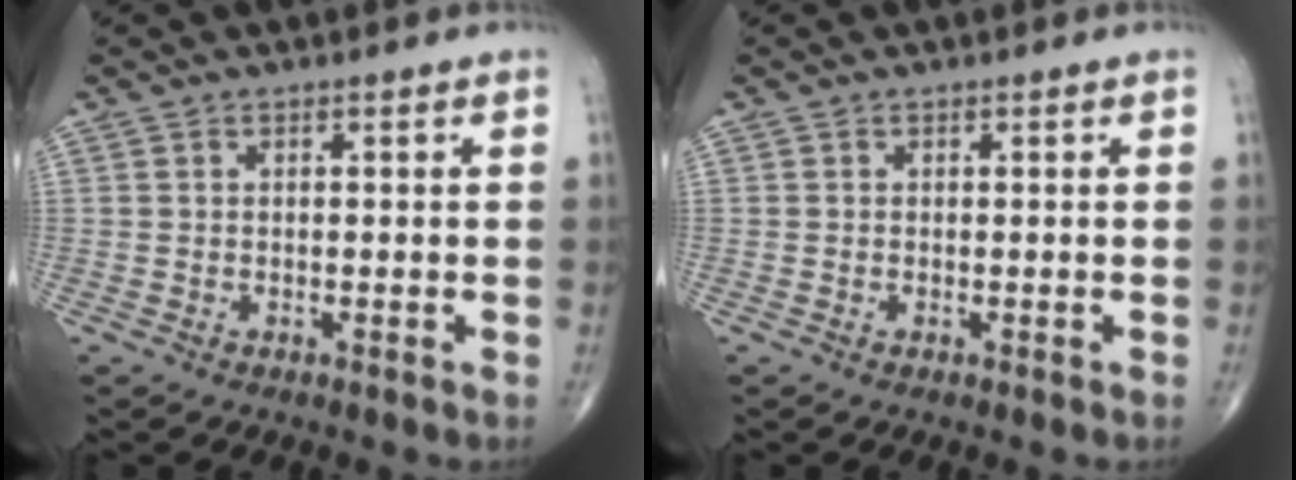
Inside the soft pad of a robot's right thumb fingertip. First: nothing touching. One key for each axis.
{"total": 0.0}